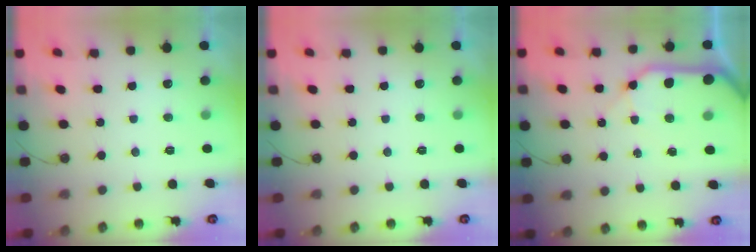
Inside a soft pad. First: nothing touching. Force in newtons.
{"total": 0.0}
{"total": 13.0, "press": 12.8, "slide": 1.8}